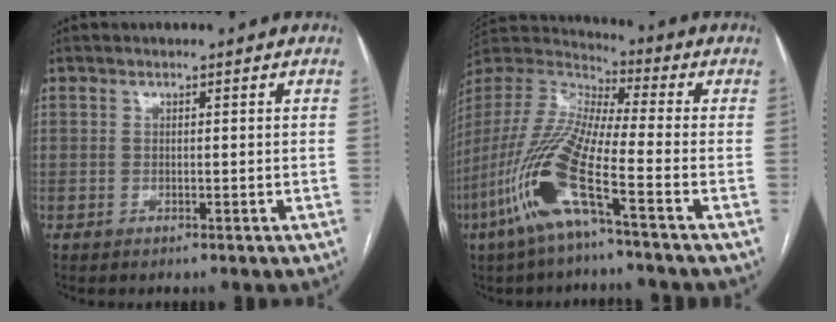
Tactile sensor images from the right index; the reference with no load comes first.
{"total": 15.7, "force": [-6.8, 1.0, 14.1], "torque": [-0.310, -0.020, -0.143]}